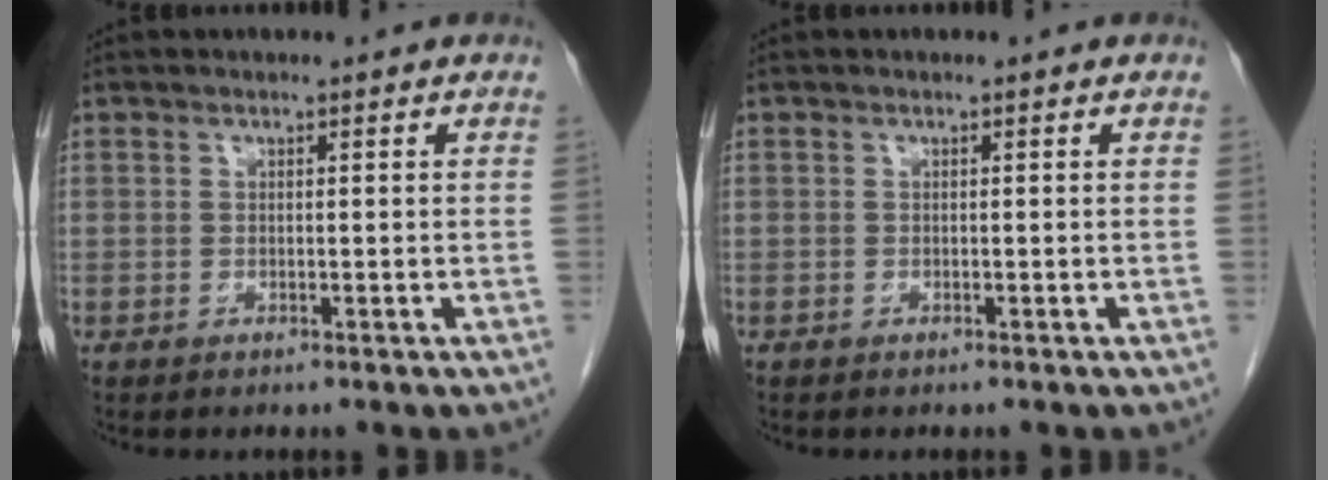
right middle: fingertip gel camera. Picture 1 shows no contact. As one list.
[{"total": 0.0}]